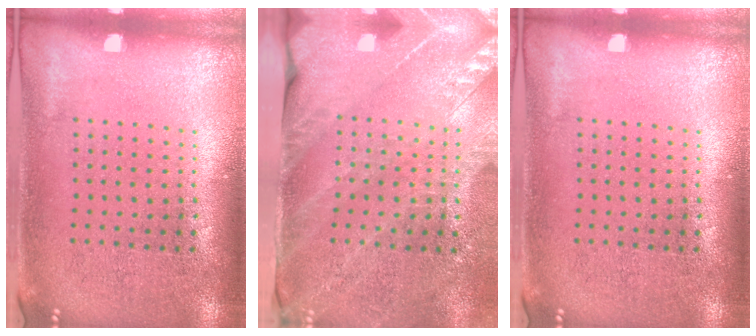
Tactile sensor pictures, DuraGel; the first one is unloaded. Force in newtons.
{"total": 3.5, "press": 3.0, "slide": 1.8}
{"total": 0.0}